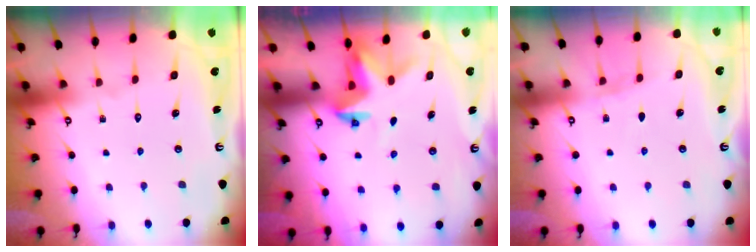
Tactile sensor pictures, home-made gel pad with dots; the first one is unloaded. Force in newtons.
{"total": 3.3, "press": 3.3, "slide": 0.2}
{"total": 2.9, "press": 2.8, "slide": 0.7}